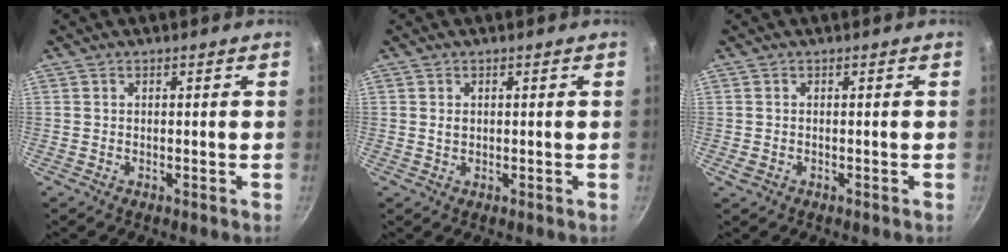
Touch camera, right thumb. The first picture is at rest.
{"total": 1.2, "force": [0.2, 0.9, 0.7], "torque": [-0.011, -0.001, 0.004]}
{"total": 1.2, "force": [-0.5, 0.9, 0.7], "torque": [-0.014, 0.000, -0.006]}